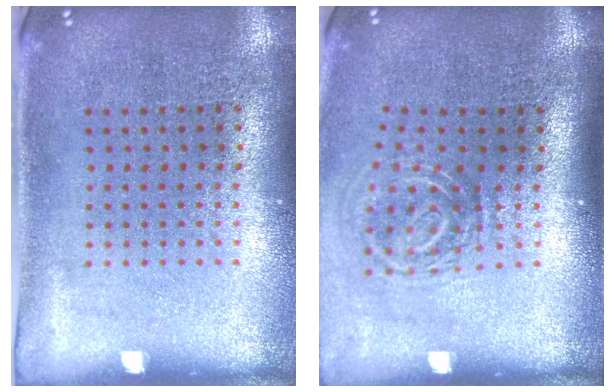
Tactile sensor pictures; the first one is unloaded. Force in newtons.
{"total": 1.8, "press": 1.2, "slide": 1.3}